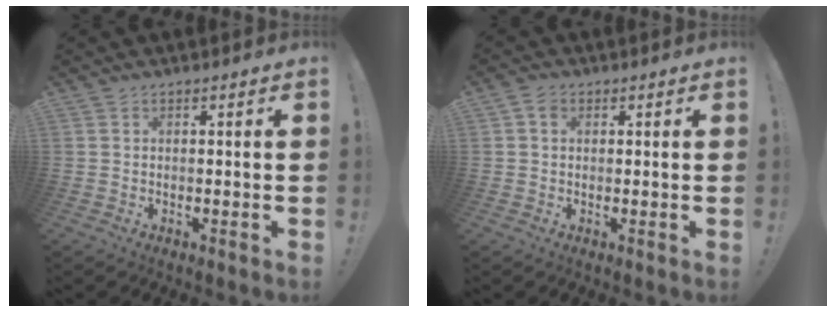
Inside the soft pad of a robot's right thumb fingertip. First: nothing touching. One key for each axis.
{"total": 2.2, "fx": 0.5, "fy": 1.8, "fz": 1.1, "tx": -0.017, "ty": 0.004, "tz": 0.008}